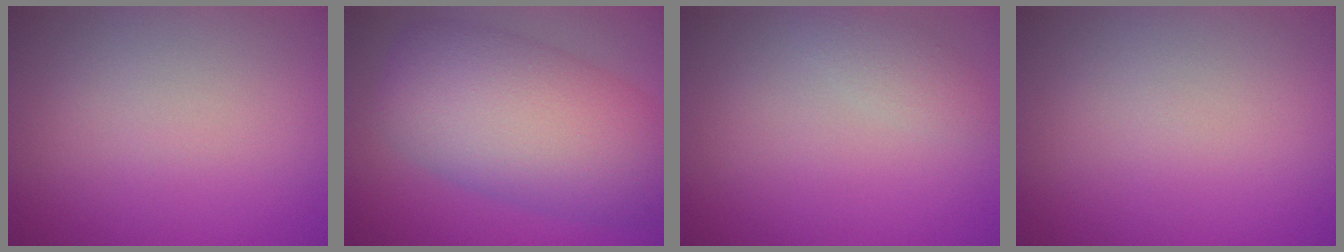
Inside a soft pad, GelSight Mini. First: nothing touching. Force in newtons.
{"total": 10.6, "press": 10.6, "slide": 0.4}
{"total": 1.4, "press": 1.4, "slide": 0.1}
{"total": 0.0}